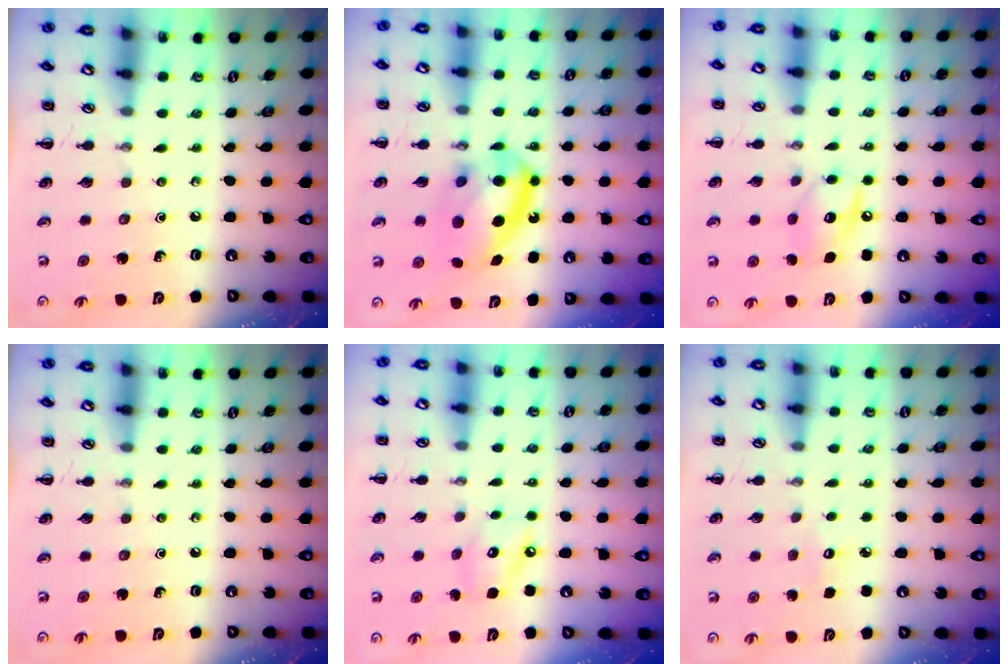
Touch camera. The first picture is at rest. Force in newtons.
{"total": 16.8, "press": 16.3, "slide": 3.9}
{"total": 10.6, "press": 10.5, "slide": 0.8}
{"total": 0.0}
{"total": 7.2, "press": 7.2, "slide": 0.4}
{"total": 4.8, "press": 4.7, "slide": 1.1}